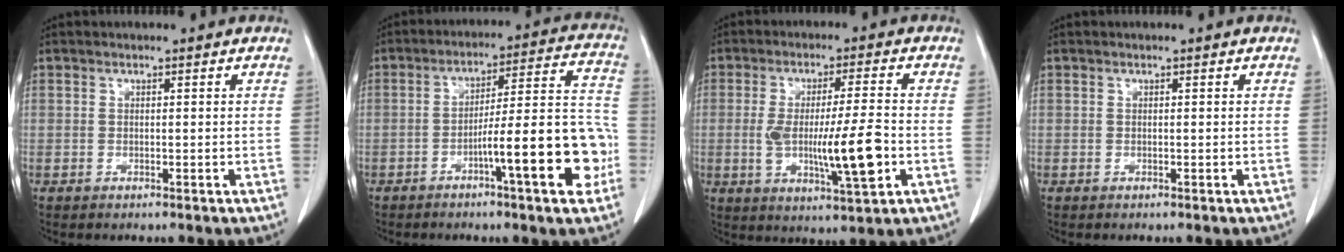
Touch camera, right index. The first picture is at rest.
{"total": 15.3, "force": [-5.4, 1.5, 14.2], "torque": [-0.193, 0.022, -0.080]}
{"total": 11.3, "force": [-2.1, 0.9, 11.1], "torque": [-0.194, -0.010, -0.032]}
{"total": 0.0}